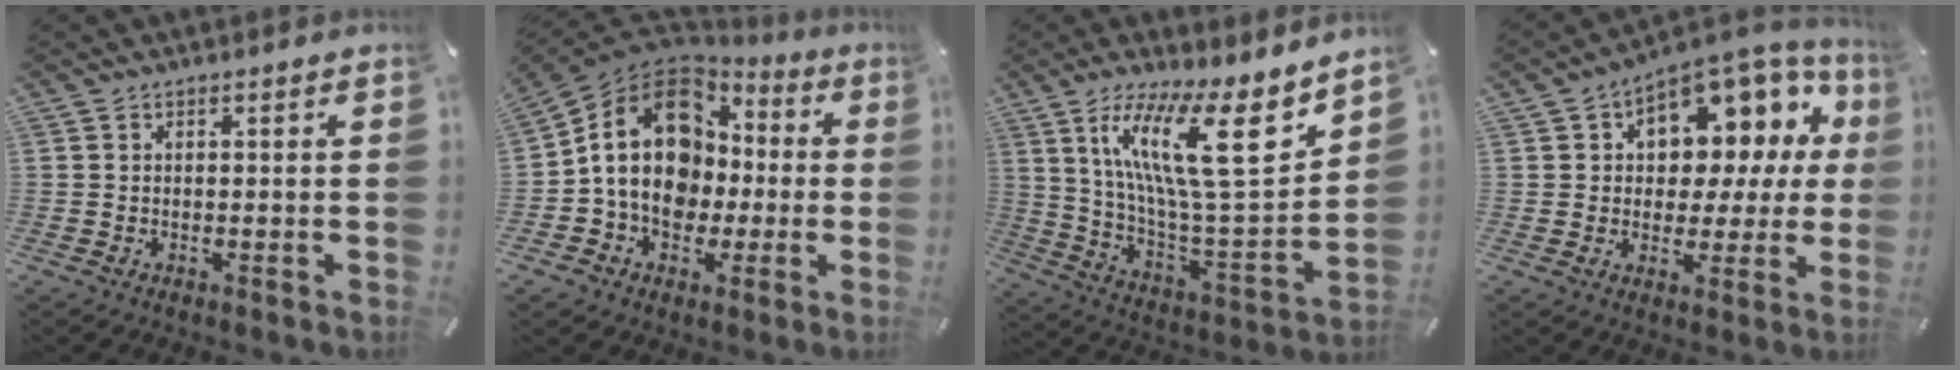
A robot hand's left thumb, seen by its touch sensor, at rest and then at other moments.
{"total": 16.9, "force": [0.1, 14.0, 9.4], "torque": [-0.185, 0.010, 0.004]}
{"total": 22.0, "force": [12.5, 5.4, 17.3], "torque": [-0.288, -0.078, 0.198]}
{"total": 11.2, "force": [5.4, 7.5, 6.3], "torque": [-0.083, -0.054, 0.096]}